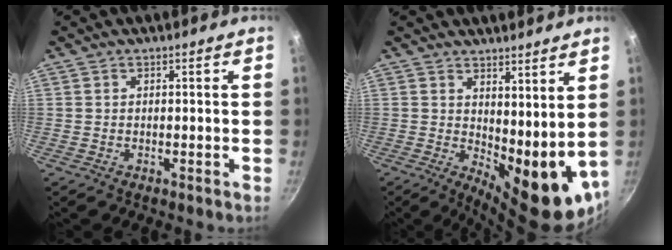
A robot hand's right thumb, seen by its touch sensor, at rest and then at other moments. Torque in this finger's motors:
{"motor_torque": [-0.32, 1.27, 0.94, 0.82, 0.09]}